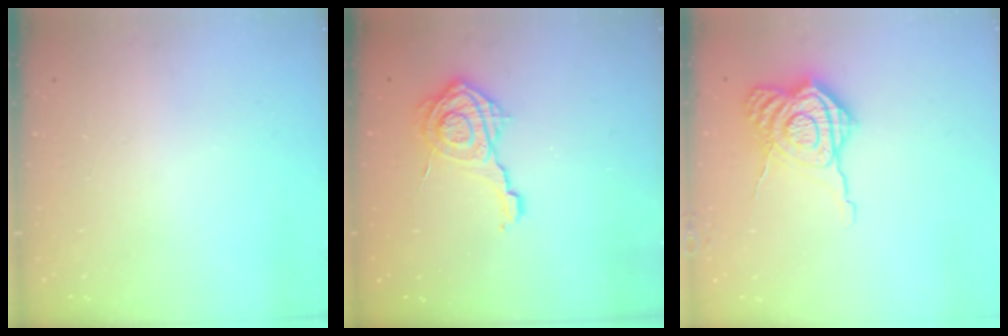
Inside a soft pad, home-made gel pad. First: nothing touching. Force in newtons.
{"total": 12.0, "press": 11.9, "slide": 0.7}
{"total": 13.4, "press": 13.4, "slide": 1.2}